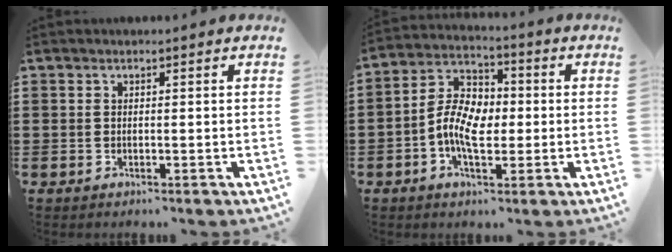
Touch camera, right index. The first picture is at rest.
{"total": 8.4, "force": [-1.4, 5.0, 6.6], "torque": [-0.156, 0.007, -0.034]}